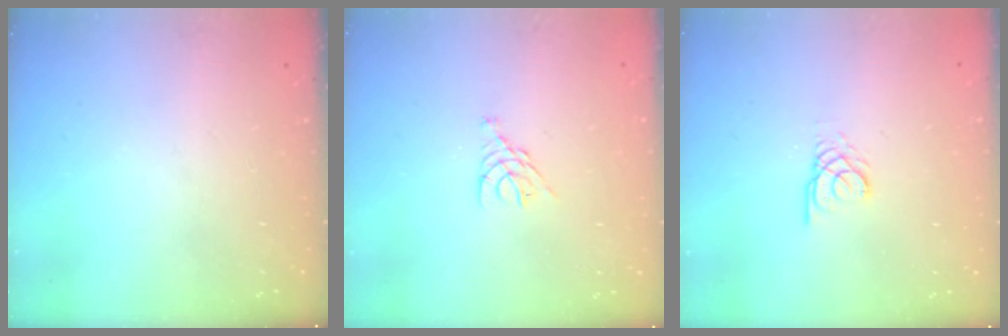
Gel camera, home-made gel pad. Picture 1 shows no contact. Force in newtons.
{"total": 6.6, "press": 6.5, "slide": 0.7}
{"total": 2.2, "press": 2.1, "slide": 0.2}